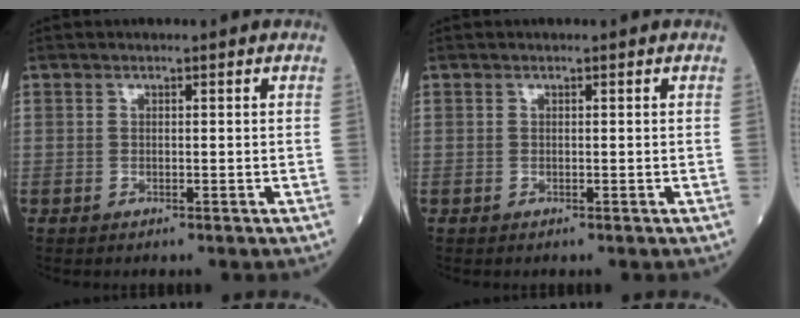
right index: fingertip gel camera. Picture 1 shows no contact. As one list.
[{"total": 0.0}]